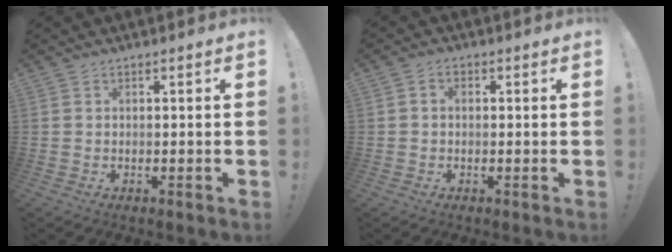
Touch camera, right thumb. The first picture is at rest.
{"total": 1.7, "force": [-0.4, 1.2, 1.1], "torque": [-0.021, 0.007, -0.008]}